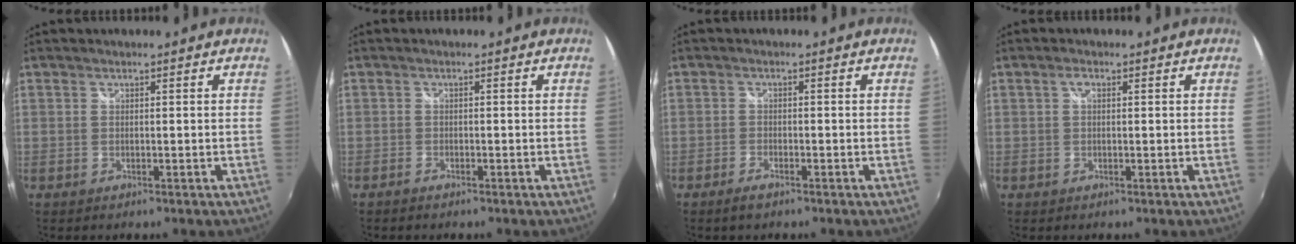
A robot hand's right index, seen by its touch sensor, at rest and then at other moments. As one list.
[{"total": 1.2, "force": [-1.0, 0.4, 0.4], "torque": [-0.014, -0.003, -0.023]}, {"total": 2.1, "force": [-1.6, 0.7, 1.1], "torque": [-0.032, -0.001, -0.032]}, {"total": 1.2, "force": [0.3, 0.6, 1.0], "torque": [-0.019, 0.004, 0.002]}]